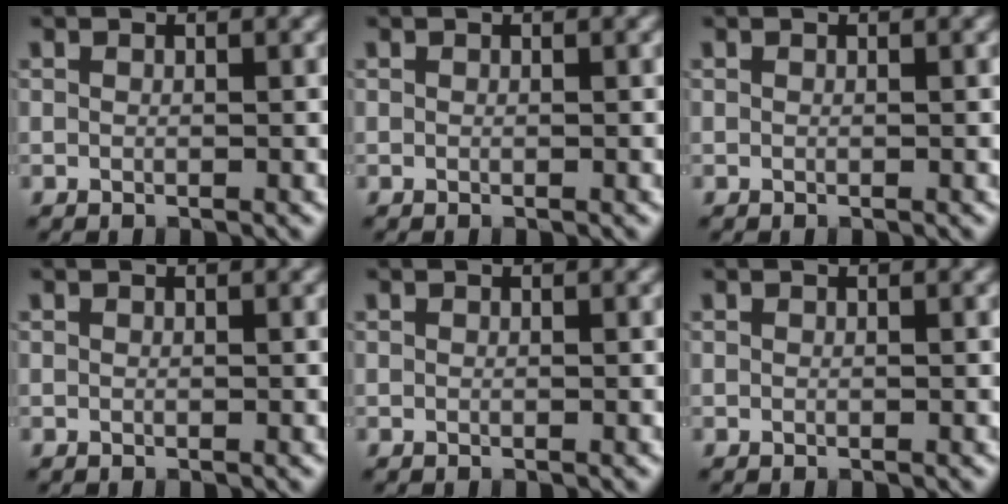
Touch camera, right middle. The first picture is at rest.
{"total": 0.0}
{"total": 0.0}
{"total": 0.0}
{"total": 0.0}
{"total": 0.0}